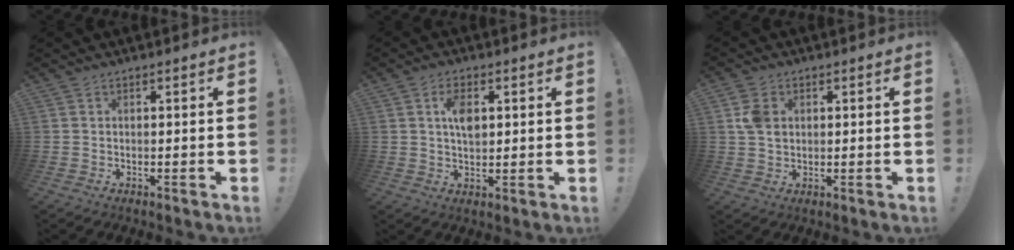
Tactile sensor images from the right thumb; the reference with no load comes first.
{"total": 6.7, "force": [1.6, 3.8, 5.2], "torque": [-0.080, -0.001, 0.027]}
{"total": 5.7, "force": [1.5, 4.3, 3.3], "torque": [-0.052, 0.006, 0.030]}